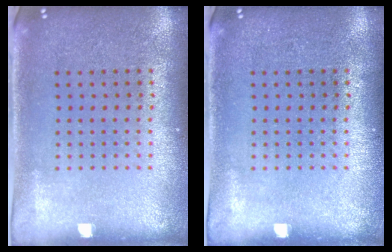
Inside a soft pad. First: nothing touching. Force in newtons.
{"total": 0.0}